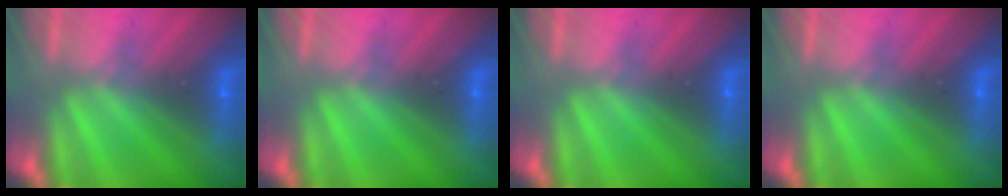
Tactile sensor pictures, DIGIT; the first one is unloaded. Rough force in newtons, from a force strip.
{"total": 0.0}
{"total": 0.0}
{"total": 0.0}